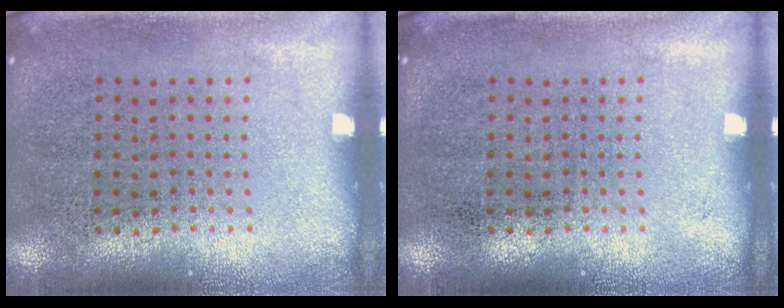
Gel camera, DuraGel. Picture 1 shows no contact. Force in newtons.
{"total": 0.0}